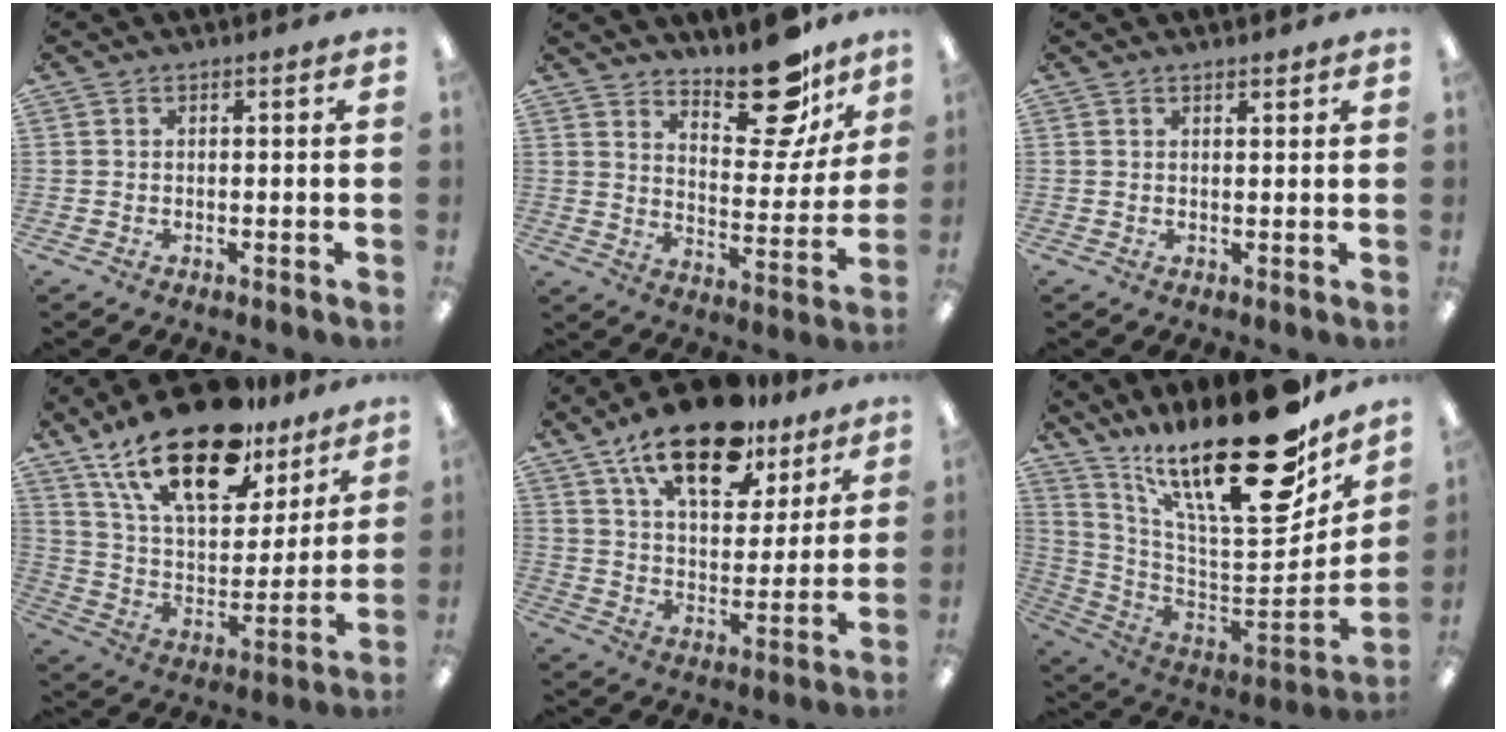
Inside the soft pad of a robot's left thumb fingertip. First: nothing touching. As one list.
[{"total": 17.2, "force": [13.3, 6.6, 8.7], "torque": [-0.102, -0.099, 0.221]}, {"total": 1.1, "force": [1.1, 0.2, 0.2], "torque": [0.003, -0.005, 0.019]}, {"total": 24.2, "force": [16.4, 10.6, 14.3], "torque": [-0.257, -0.098, 0.285]}, {"total": 19.6, "force": [13.4, 8.8, 11.2], "torque": [-0.182, -0.067, 0.229]}, {"total": 29.6, "force": [19.7, 7.6, 20.7], "torque": [-0.295, -0.152, 0.327]}]